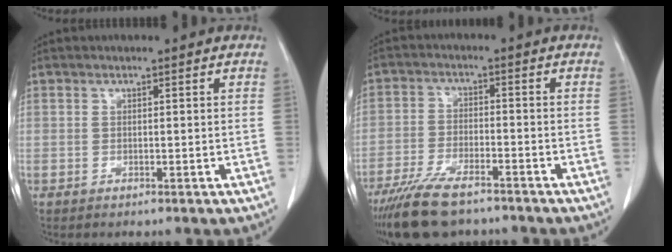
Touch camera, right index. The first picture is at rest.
{"total": 10.3, "force": [-8.2, 2.7, 5.7], "torque": [-0.107, -0.026, -0.140]}